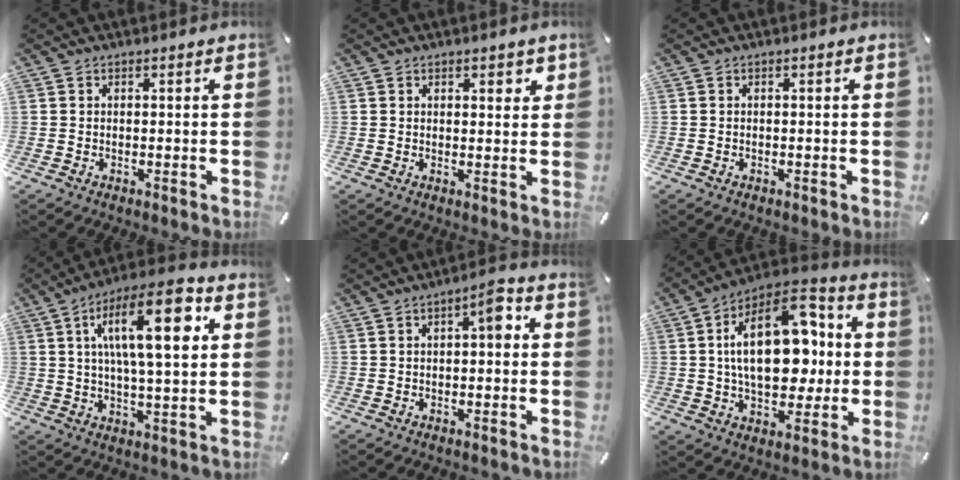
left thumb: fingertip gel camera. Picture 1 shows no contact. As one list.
[{"total": 2.2, "force": [1.3, 1.3, 1.2], "torque": [-0.009, -0.003, 0.019]}, {"total": 0.0}, {"total": 18.2, "force": [5.4, 5.9, 16.3], "torque": [-0.266, -0.001, 0.076]}, {"total": 5.2, "force": [0.3, 2.0, 4.8], "torque": [-0.070, 0.008, -0.003]}, {"total": 22.6, "force": [2.7, 13.6, 17.8], "torque": [-0.295, -0.003, 0.044]}]